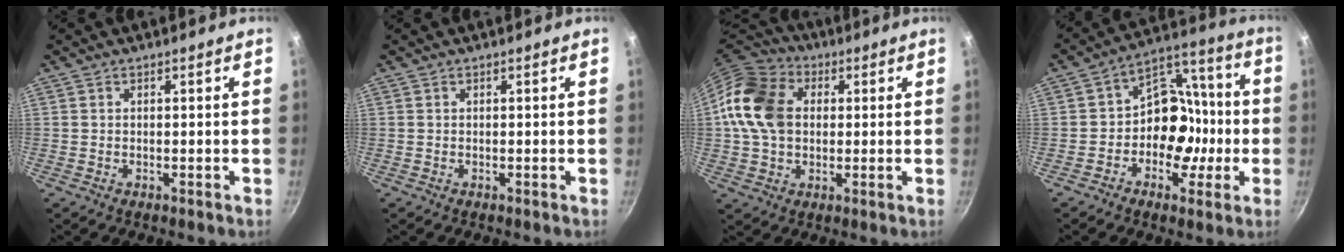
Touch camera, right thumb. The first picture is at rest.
{"total": 0.0}
{"total": 15.4, "force": [1.7, 12.1, 9.3], "torque": [-0.152, 0.024, 0.016]}
{"total": 12.9, "force": [-2.6, 10.2, 7.5], "torque": [-0.048, 0.056, -0.052]}